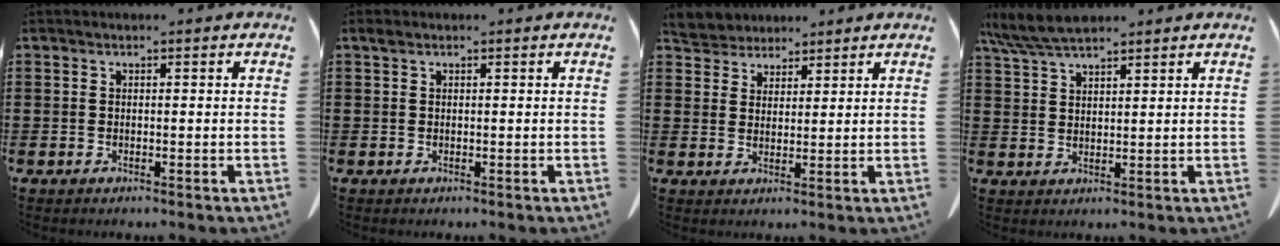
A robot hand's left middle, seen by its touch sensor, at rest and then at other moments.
{"total": 0.6, "force": [0.3, 0.4, 0.2], "torque": [-0.007, 0.003, 0.007]}
{"total": 4.1, "force": [3.8, 1.5, 0.1], "torque": [-0.019, -0.009, 0.073]}
{"total": 5.7, "force": [4.7, 0.9, 3.0], "torque": [-0.071, -0.009, 0.090]}